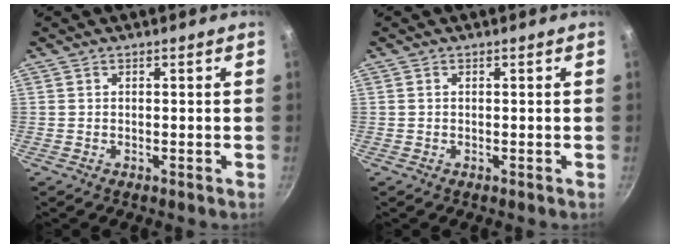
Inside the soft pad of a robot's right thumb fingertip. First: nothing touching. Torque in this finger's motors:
{"motor_torque": [0.00, -0.21, 0.40, 0.21, 0.00]}